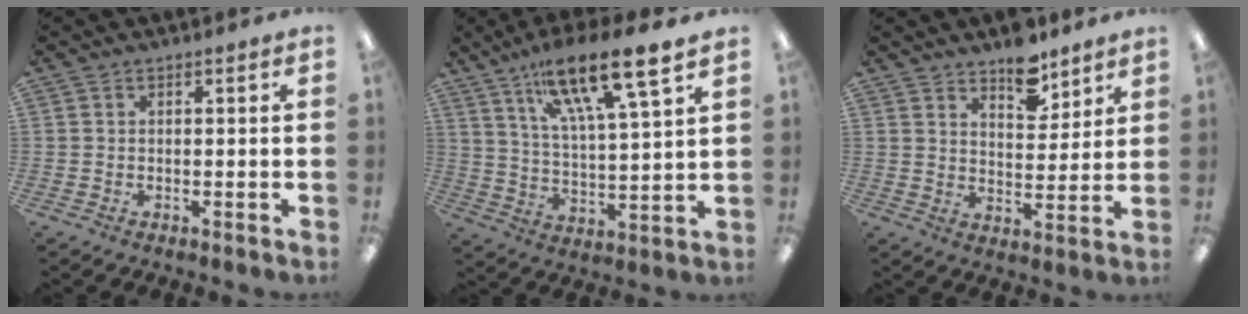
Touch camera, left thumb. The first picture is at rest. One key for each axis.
{"total": 15.6, "fx": 11.5, "fy": 2.7, "fz": 10.1, "tx": -0.176, "ty": -0.063, "tz": 0.186}
{"total": 8.3, "fx": 6.7, "fy": 3.8, "fz": 3.2, "tx": -0.029, "ty": -0.045, "tz": 0.115}